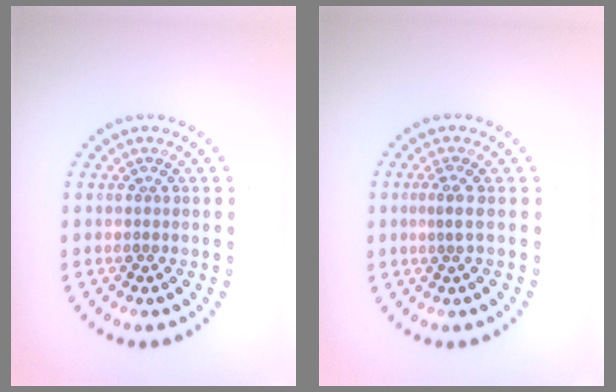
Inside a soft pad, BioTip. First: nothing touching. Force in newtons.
{"total": 1.1, "press": 0.5, "slide": 0.9}